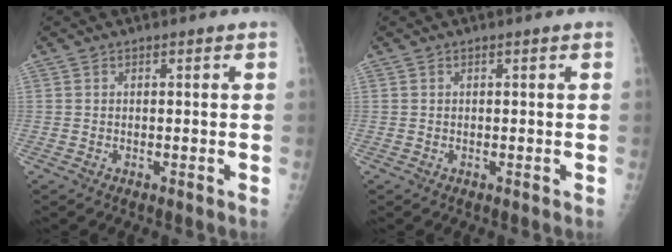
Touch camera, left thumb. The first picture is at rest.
{"total": 0.0}